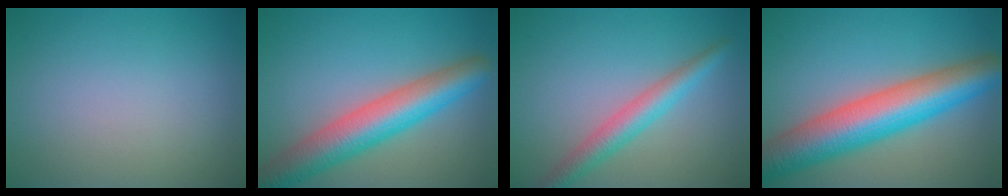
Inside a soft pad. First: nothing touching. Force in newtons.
{"total": 7.6, "press": 7.6, "slide": 0.4}
{"total": 3.6, "press": 3.6, "slide": 0.0}
{"total": 10.0, "press": 10.0, "slide": 0.3}